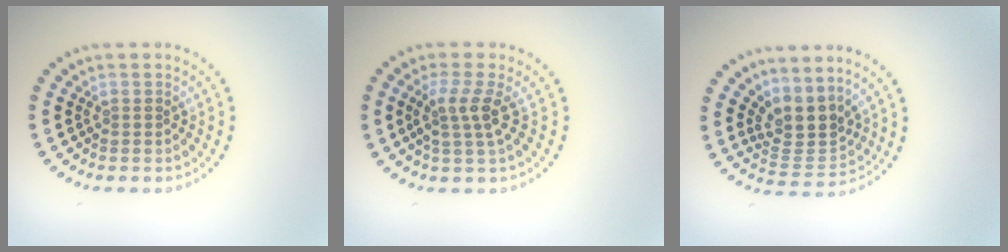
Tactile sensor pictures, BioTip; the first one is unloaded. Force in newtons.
{"total": 2.8, "press": 2.1, "slide": 1.8}
{"total": 3.5, "press": 2.6, "slide": 2.4}